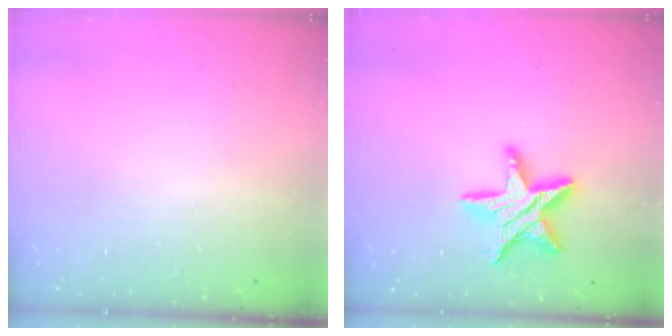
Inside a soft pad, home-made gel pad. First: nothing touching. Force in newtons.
{"total": 14.4, "press": 14.3, "slide": 0.8}